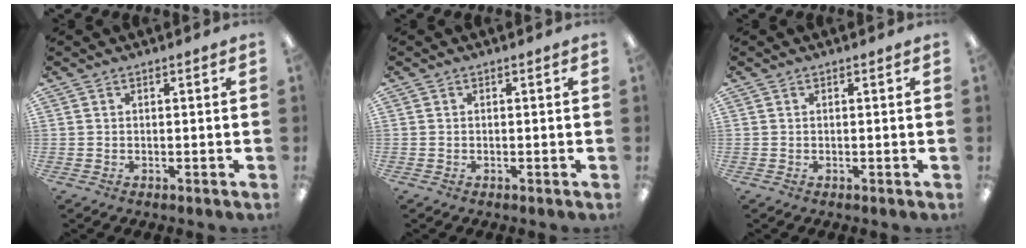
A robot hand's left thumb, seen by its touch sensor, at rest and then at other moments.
{"total": 0.0}
{"total": 0.0}